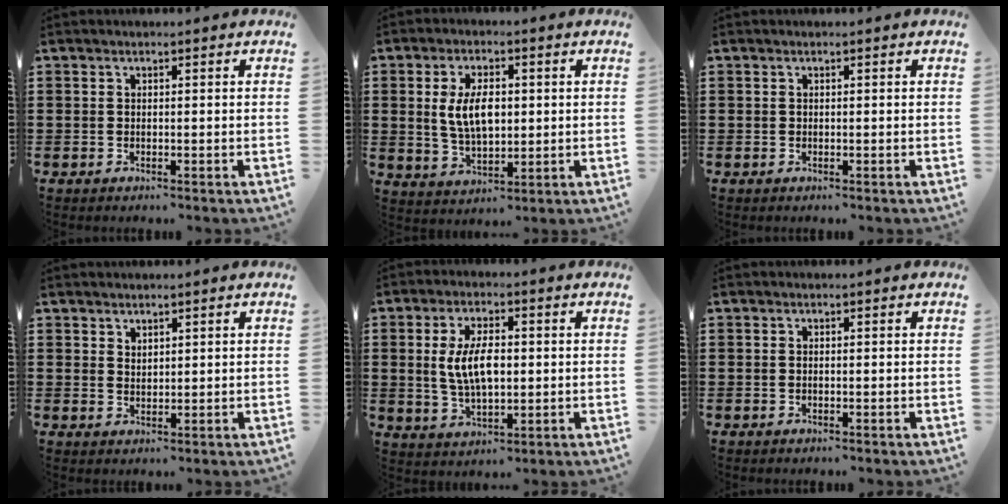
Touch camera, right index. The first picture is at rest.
{"total": 7.0, "force": [0.7, 3.6, 6.0], "torque": [-0.118, 0.006, 0.008]}
{"total": 0.0}
{"total": 1.6, "force": [1.5, 0.6, 0.0], "torque": [-0.002, 0.002, 0.030]}
{"total": 7.4, "force": [0.4, 3.3, 6.6], "torque": [-0.133, 0.002, 0.001]}
{"total": 0.0}